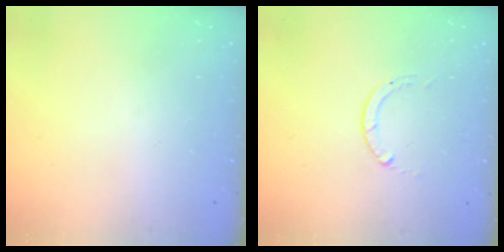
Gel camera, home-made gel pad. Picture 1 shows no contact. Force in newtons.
{"total": 0.0}